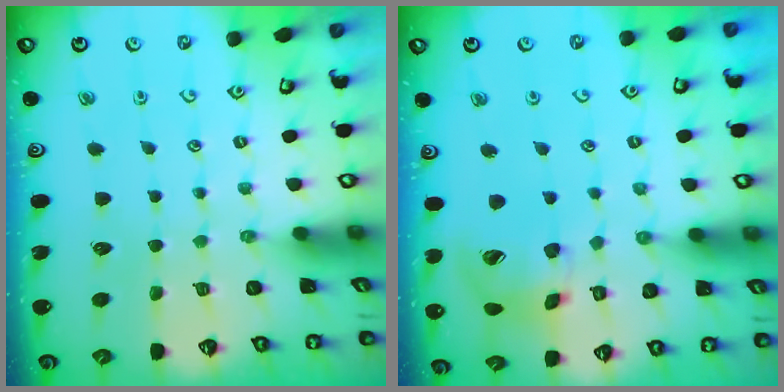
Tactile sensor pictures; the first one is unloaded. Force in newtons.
{"total": 13.8, "press": 13.6, "slide": 1.8}